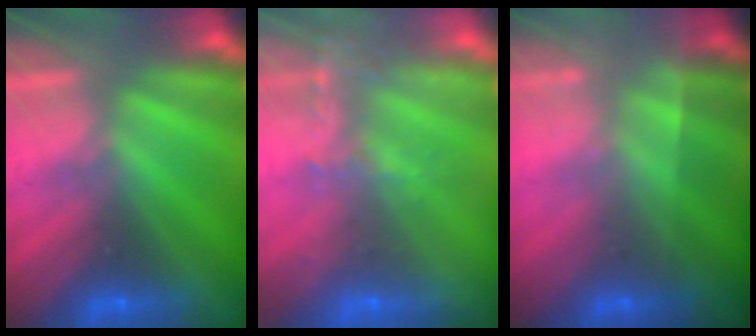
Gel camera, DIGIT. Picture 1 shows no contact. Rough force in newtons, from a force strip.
{"total": 10.8}
{"total": 1.8}